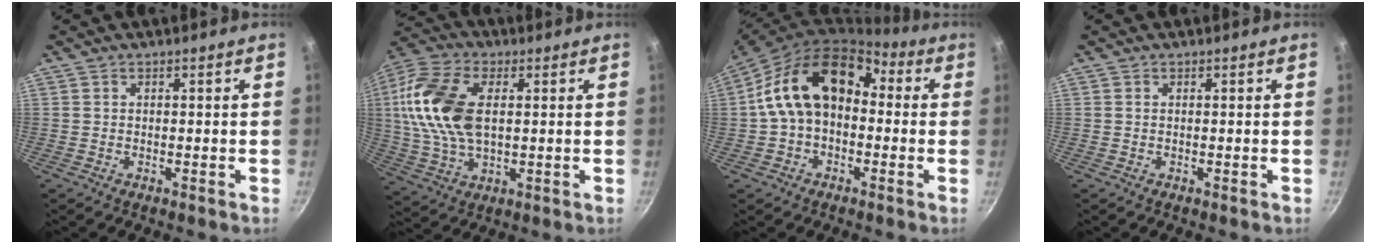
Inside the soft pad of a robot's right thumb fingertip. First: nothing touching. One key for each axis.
{"total": 17.2, "fx": 2.6, "fy": 10.0, "fz": 13.7, "tx": -0.264, "ty": 0.006, "tz": 0.044}
{"total": 15.7, "fx": 0.7, "fy": 11.0, "fz": 11.3, "tx": -0.161, "ty": 0.051, "tz": -0.006}
{"total": 0.0}